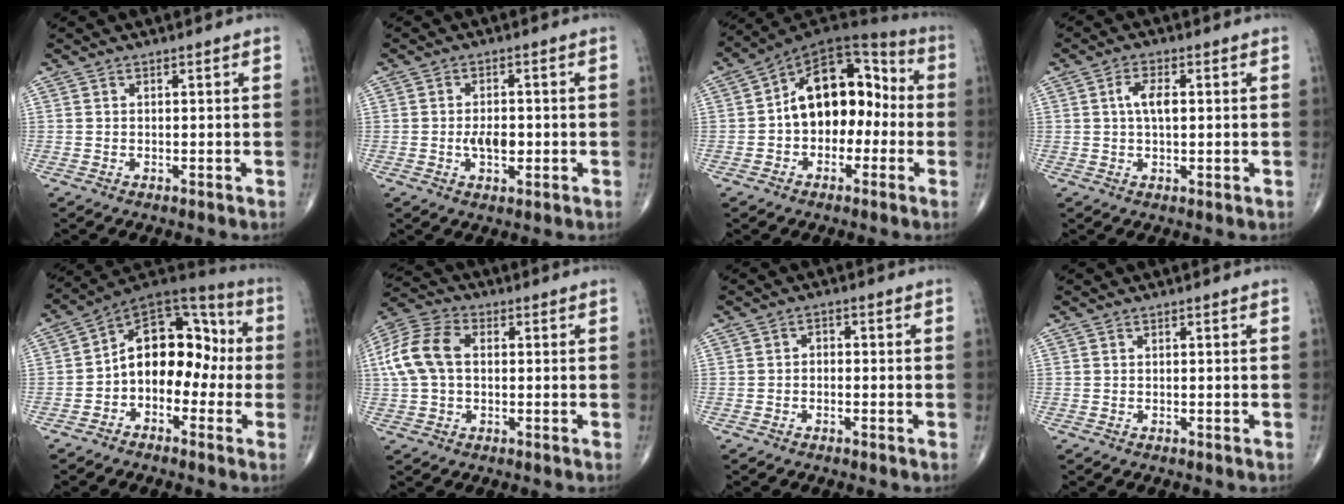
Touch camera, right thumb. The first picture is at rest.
{"total": 4.8, "force": [-0.7, 2.7, 3.9], "torque": [-0.057, 0.001, -0.011]}
{"total": 15.6, "force": [-1.1, 10.5, 11.4], "torque": [-0.130, 0.053, -0.034]}
{"total": 4.8, "force": [0.8, 2.2, 4.2], "torque": [-0.079, -0.001, 0.010]}
{"total": 14.3, "force": [-1.9, 9.9, 10.1], "torque": [-0.107, 0.055, -0.048]}
{"total": 11.2, "force": [1.1, 7.5, 8.2], "torque": [-0.177, 0.029, 0.015]}
{"total": 1.4, "force": [-0.6, 1.0, 0.7], "torque": [0.001, 0.008, -0.017]}
{"total": 0.0}